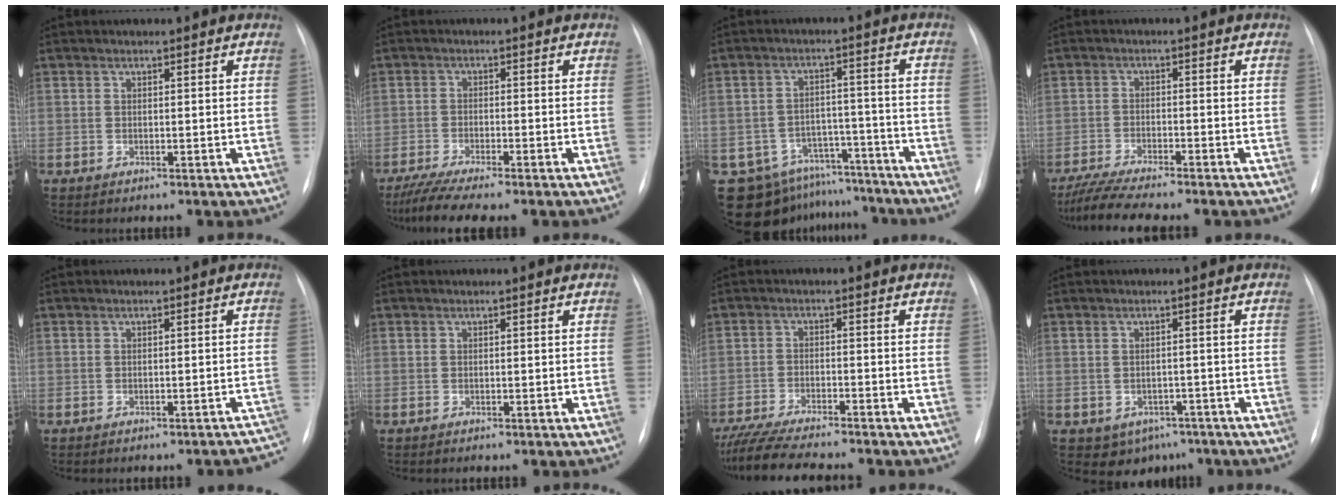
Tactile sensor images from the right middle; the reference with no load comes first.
{"total": 7.3, "force": [-6.0, 0.1, 4.2], "torque": [-0.071, -0.017, -0.097]}
{"total": 12.8, "force": [-10.9, 6.7, 1.3], "torque": [-0.023, 0.045, -0.145]}
{"total": 8.3, "force": [-7.2, 0.3, 4.2], "torque": [-0.073, -0.016, -0.116]}
{"total": 4.6, "force": [-4.1, 1.4, 1.4], "torque": [0.011, 0.007, -0.044]}
{"total": 0.0}
{"total": 11.9, "force": [-10.4, 0.9, 5.6], "torque": [-0.092, -0.023, -0.163]}
{"total": 5.3, "force": [-3.2, 4.0, 1.4], "torque": [-0.009, 0.010, -0.035]}